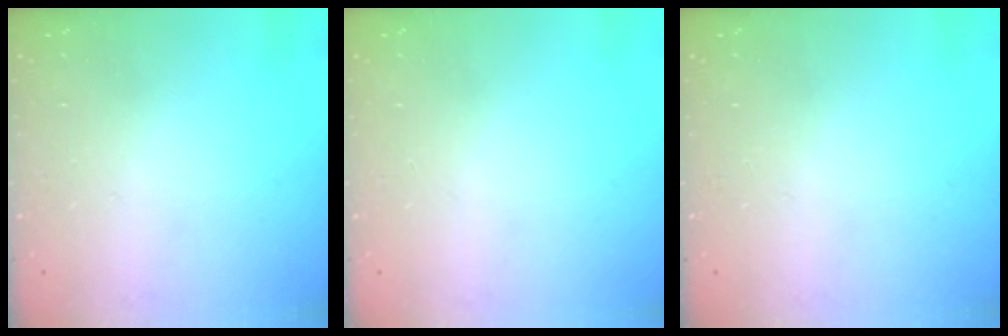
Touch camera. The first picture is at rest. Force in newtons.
{"total": 0.0}
{"total": 0.0}